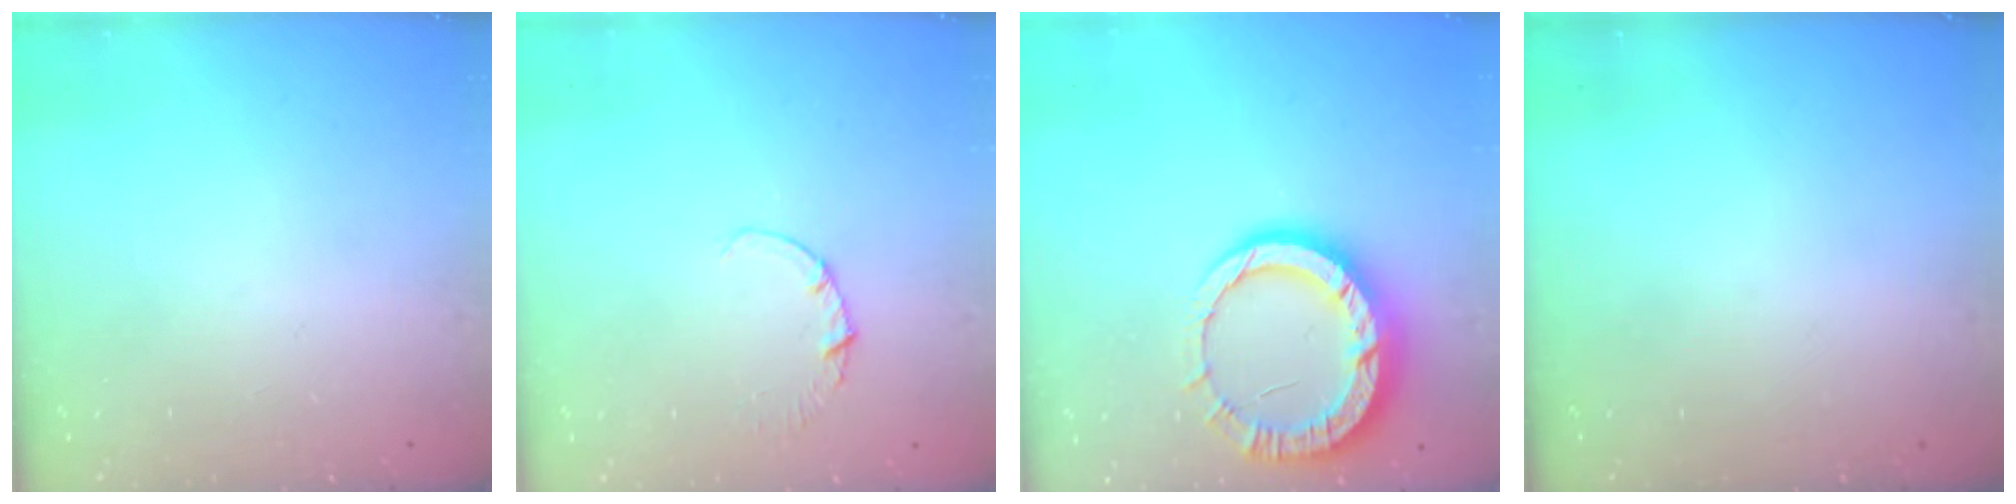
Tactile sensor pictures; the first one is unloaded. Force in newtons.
{"total": 1.1, "press": 1.1, "slide": 0.1}
{"total": 14.0, "press": 13.9, "slide": 1.4}
{"total": 0.0}